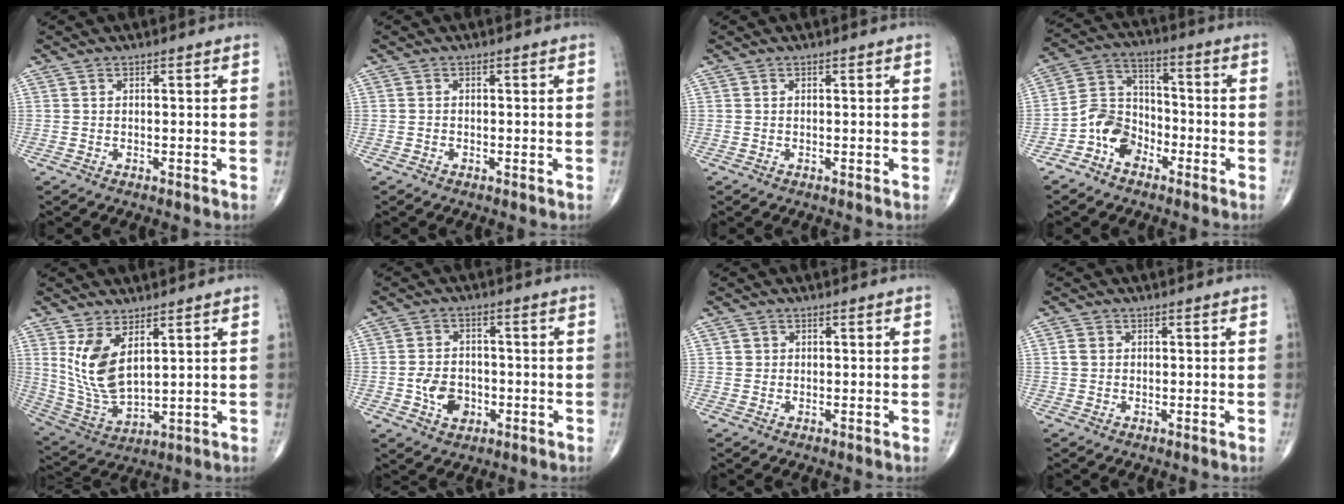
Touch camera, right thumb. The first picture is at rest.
{"total": 0.0}
{"total": 0.0}
{"total": 8.9, "force": [-4.6, 6.4, 4.1], "torque": [-0.057, 0.048, -0.097]}
{"total": 11.0, "force": [4.1, 5.5, 8.6], "torque": [-0.164, -0.028, 0.098]}
{"total": 5.9, "force": [-1.4, 4.5, 3.6], "torque": [-0.041, 0.004, -0.021]}
{"total": 1.3, "force": [0.3, 1.3, 0.2], "torque": [0.004, 0.001, 0.003]}
{"total": 2.0, "force": [0.3, 1.7, 0.9], "torque": [-0.015, 0.004, 0.006]}